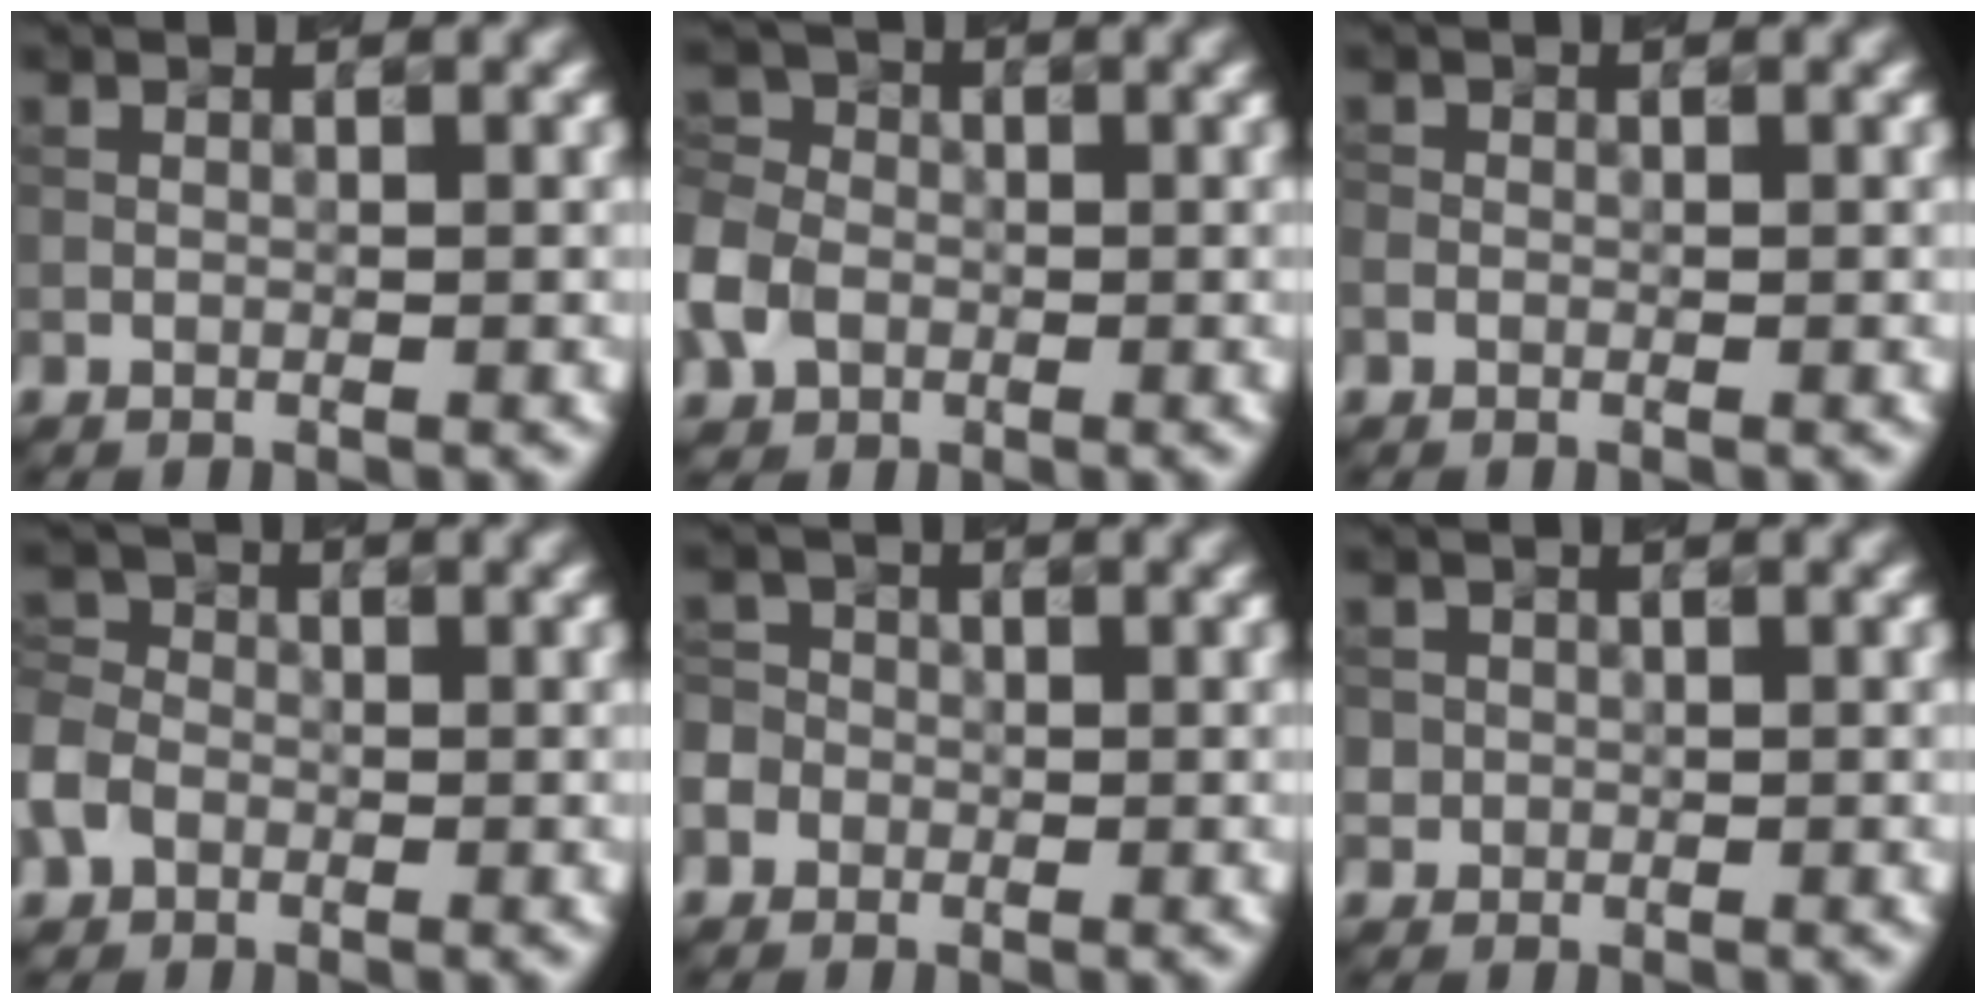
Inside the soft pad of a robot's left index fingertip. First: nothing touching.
{"total": 5.9, "force": [-2.1, 4.5, 3.1], "torque": [-0.083, -0.005, -0.056]}
{"total": 0.7, "force": [-0.3, 0.6, 0.2], "torque": [-0.005, -0.001, -0.008]}
{"total": 4.6, "force": [-2.1, 3.5, 2.3], "torque": [-0.061, -0.004, -0.051]}
{"total": 3.7, "force": [-1.7, 3.2, 1.0], "torque": [-0.010, 0.008, -0.047]}
{"total": 1.1, "force": [0.0, 1.1, 0.1], "torque": [0.012, -0.002, 0.001]}